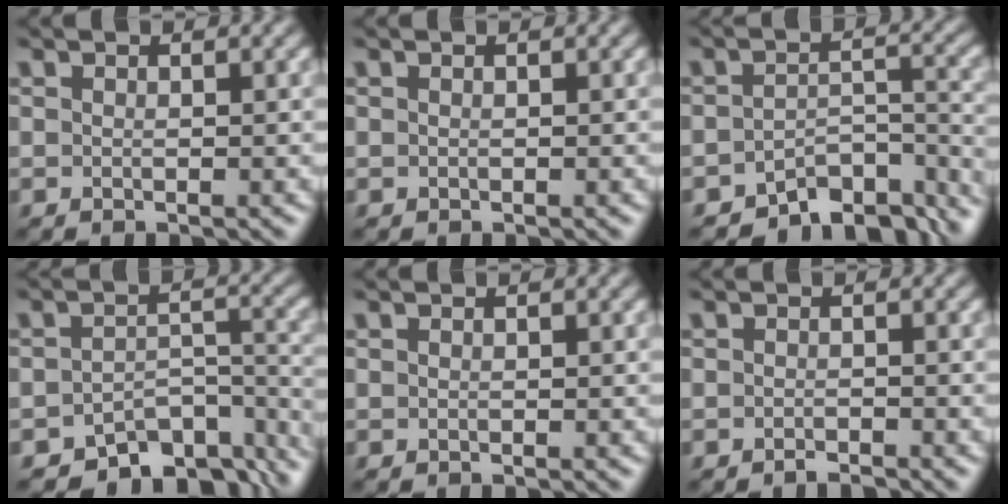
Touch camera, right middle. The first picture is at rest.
{"total": 0.0}
{"total": 7.1, "force": [-6.2, 2.4, 2.4], "torque": [-0.018, -0.013, -0.093]}
{"total": 7.7, "force": [-6.5, 3.2, 2.7], "torque": [-0.023, -0.021, -0.097]}
{"total": 0.0}
{"total": 0.9, "force": [-0.8, 0.1, 0.4], "torque": [-0.005, 0.001, -0.014]}